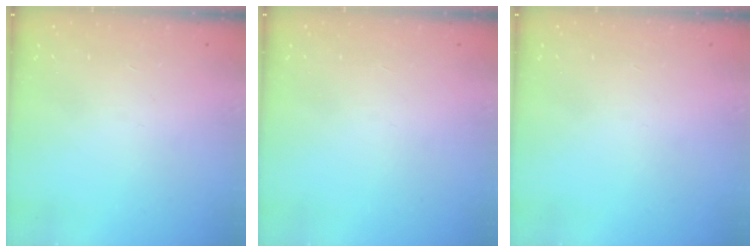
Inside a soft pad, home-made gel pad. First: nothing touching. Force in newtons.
{"total": 0.0}
{"total": 0.0}